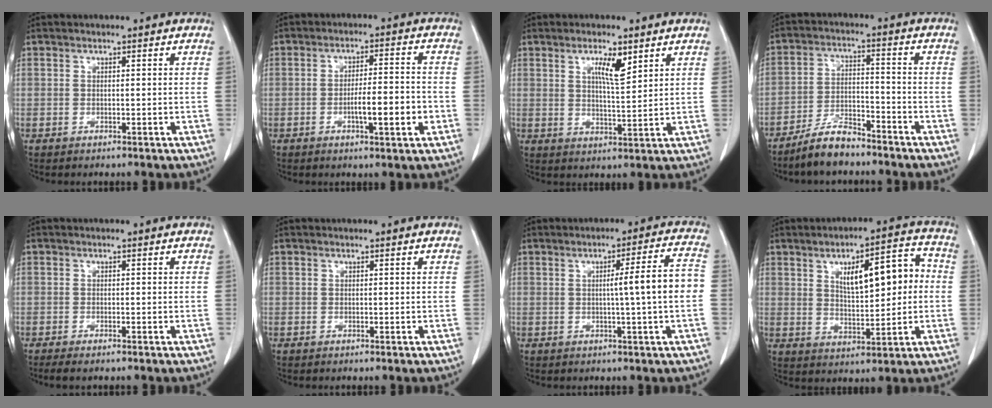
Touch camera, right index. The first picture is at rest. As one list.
[{"total": 6.9, "force": [-2.1, 0.9, 6.6], "torque": [-0.106, 0.002, -0.032]}, {"total": 5.2, "force": [2.8, 0.9, 4.3], "torque": [-0.074, -0.002, 0.048]}, {"total": 7.2, "force": [-6.2, 2.0, 3.2], "torque": [-0.062, -0.004, -0.115]}, {"total": 2.8, "force": [-2.2, 0.4, 1.6], "torque": [-0.023, -0.007, -0.031]}, {"total": 0.0}, {"total": 7.5, "force": [-0.4, -0.8, 7.5], "torque": [-0.104, 0.011, -0.006]}, {"total": 11.2, "force": [1.9, 3.7, 10.4], "torque": [-0.150, 0.030, 0.035]}]